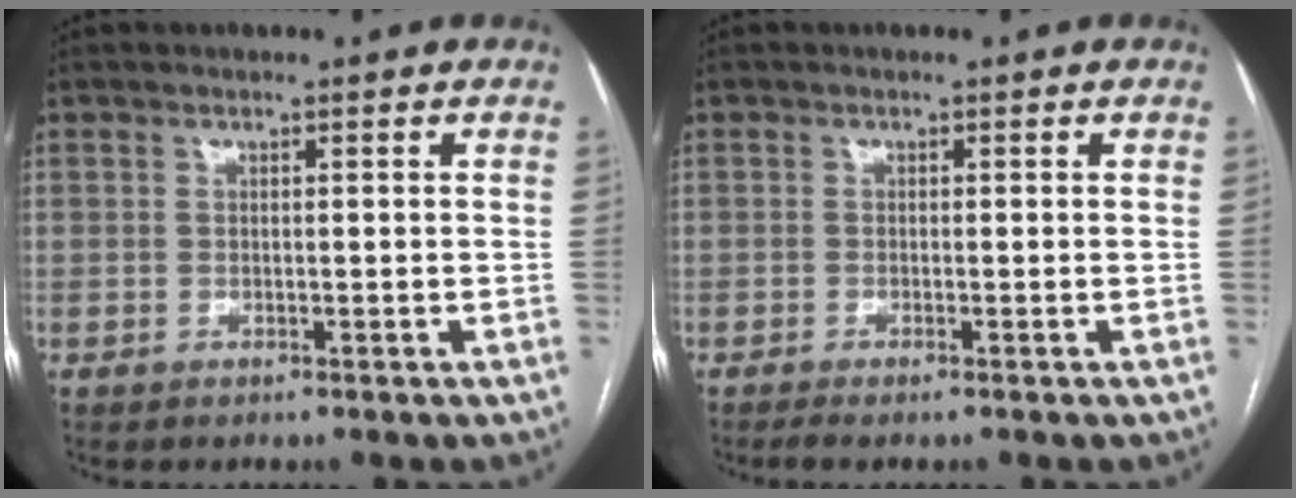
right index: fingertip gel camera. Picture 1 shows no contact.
{"total": 1.4, "force": [-0.9, 0.1, 1.0], "torque": [-0.022, -0.003, -0.018]}